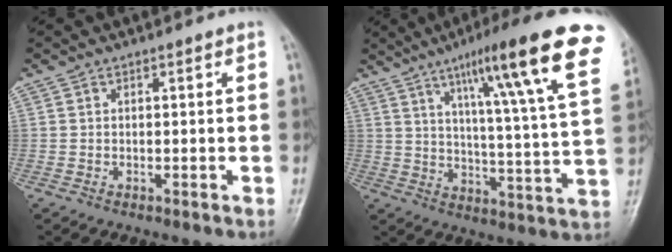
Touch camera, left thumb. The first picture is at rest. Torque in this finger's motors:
{"motor_torque": [1.08, 0.78, 1.49, -1.30, 0.33]}